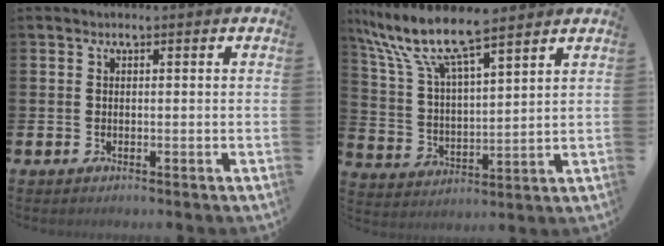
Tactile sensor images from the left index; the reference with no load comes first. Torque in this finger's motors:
{"motor_torque": [1.56, -0.58, 0.98, 0.21]}